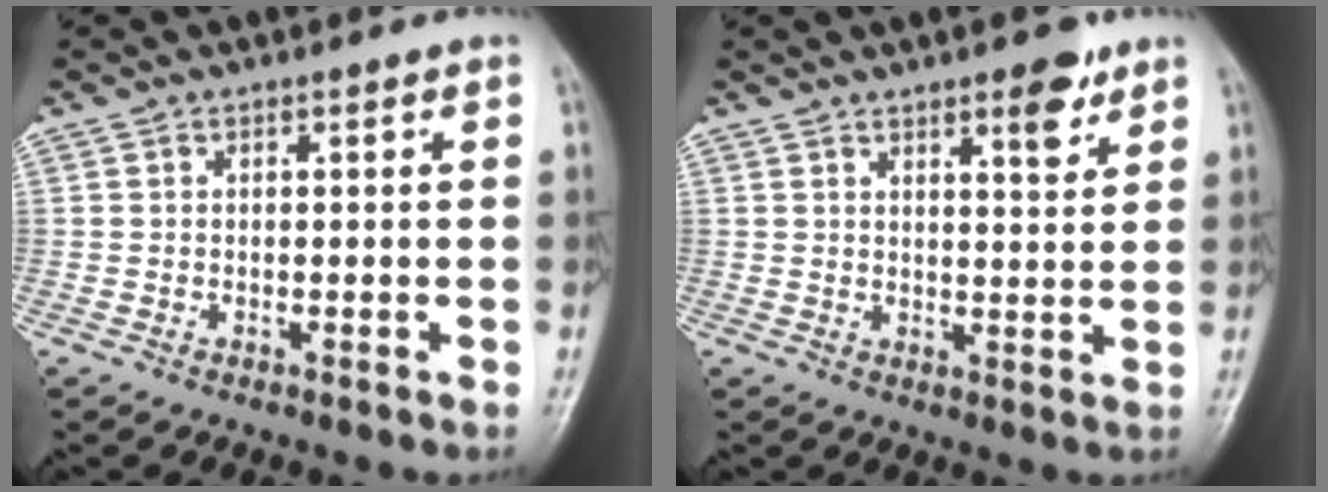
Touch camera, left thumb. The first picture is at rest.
{"total": 5.8, "force": [3.7, 1.7, 4.2], "torque": [-0.048, -0.021, 0.051]}